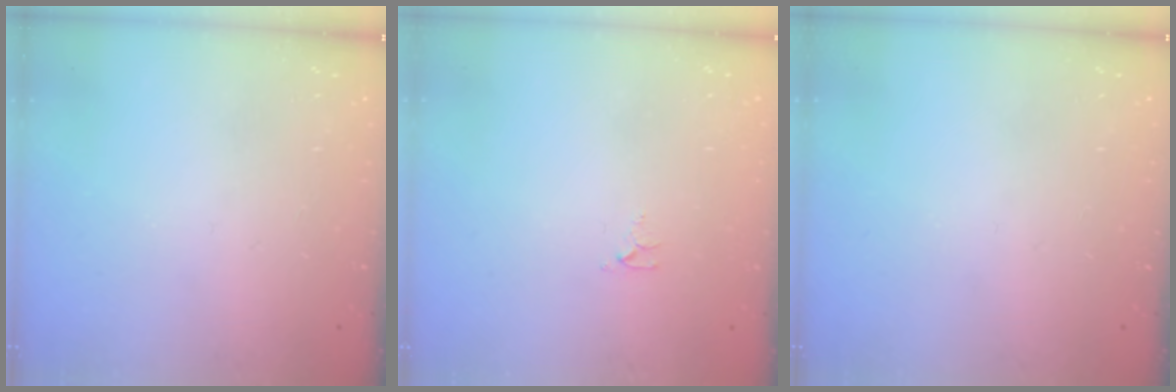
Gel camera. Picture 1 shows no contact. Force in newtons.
{"total": 3.7, "press": 3.7, "slide": 0.4}
{"total": 0.0}